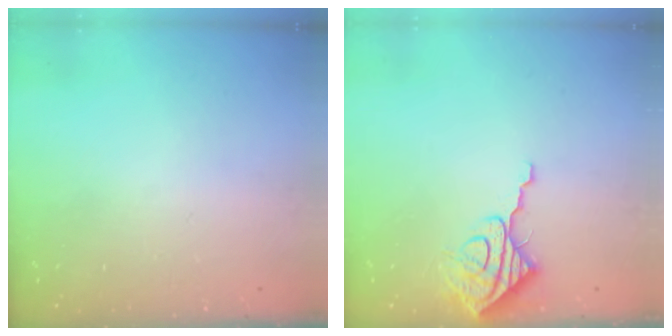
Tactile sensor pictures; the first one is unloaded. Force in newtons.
{"total": 9.4, "press": 9.4, "slide": 0.7}